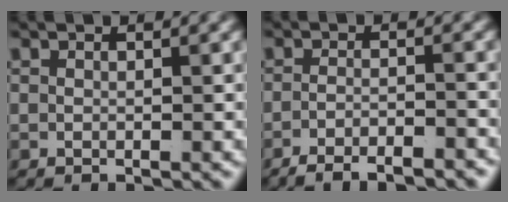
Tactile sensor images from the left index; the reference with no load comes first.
{"total": 4.9, "force": [-4.7, 0.7, 1.4], "torque": [-0.020, -0.012, -0.075]}